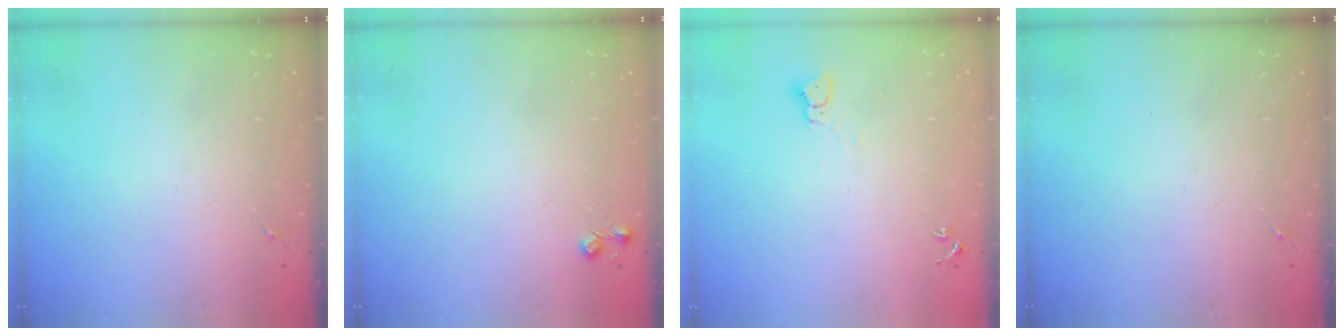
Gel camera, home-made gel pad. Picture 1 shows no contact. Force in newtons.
{"total": 4.4, "press": 4.4, "slide": 0.7}
{"total": 2.3, "press": 2.3, "slide": 0.3}
{"total": 0.0}